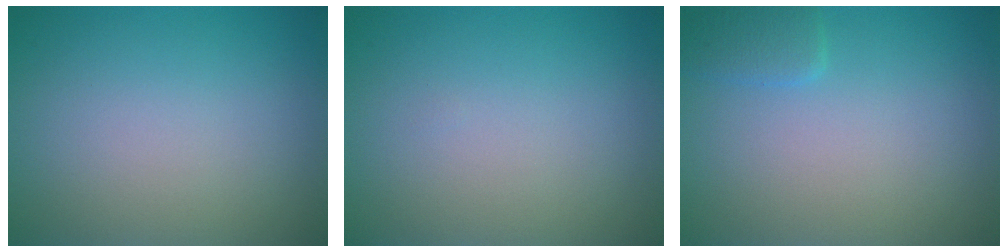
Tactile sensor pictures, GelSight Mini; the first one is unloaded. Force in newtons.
{"total": 0.0}
{"total": 1.4, "press": 1.4, "slide": 0.1}